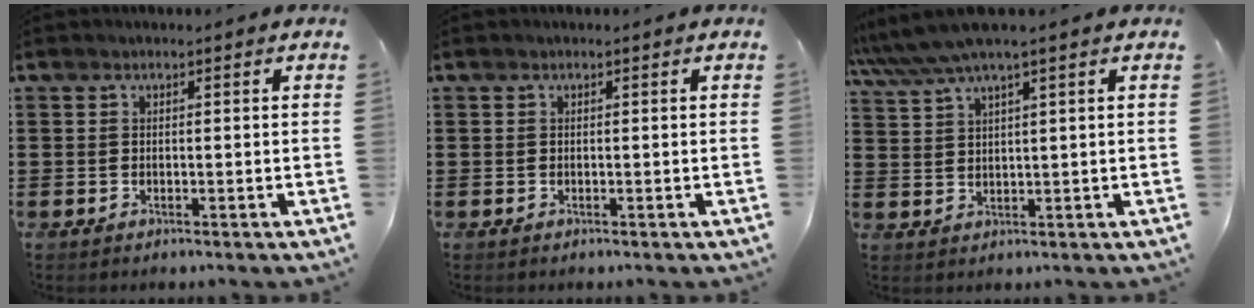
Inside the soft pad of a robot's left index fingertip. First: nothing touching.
{"total": 0.0}
{"total": 5.1, "force": [3.9, -0.1, 3.3], "torque": [-0.083, -0.010, 0.066]}